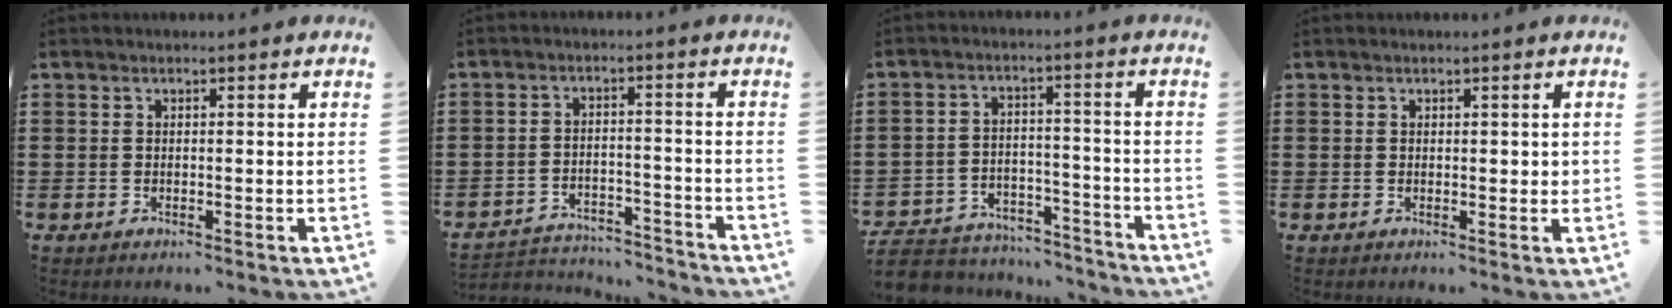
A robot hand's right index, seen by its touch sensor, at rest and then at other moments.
{"total": 4.0, "force": [-3.9, 0.5, 0.6], "torque": [-0.022, 0.003, -0.083]}
{"total": 6.2, "force": [-6.0, 1.3, 0.7], "torque": [-0.030, 0.010, -0.124]}
{"total": 0.9, "force": [0.3, 0.6, 0.5], "torque": [-0.001, 0.003, 0.004]}